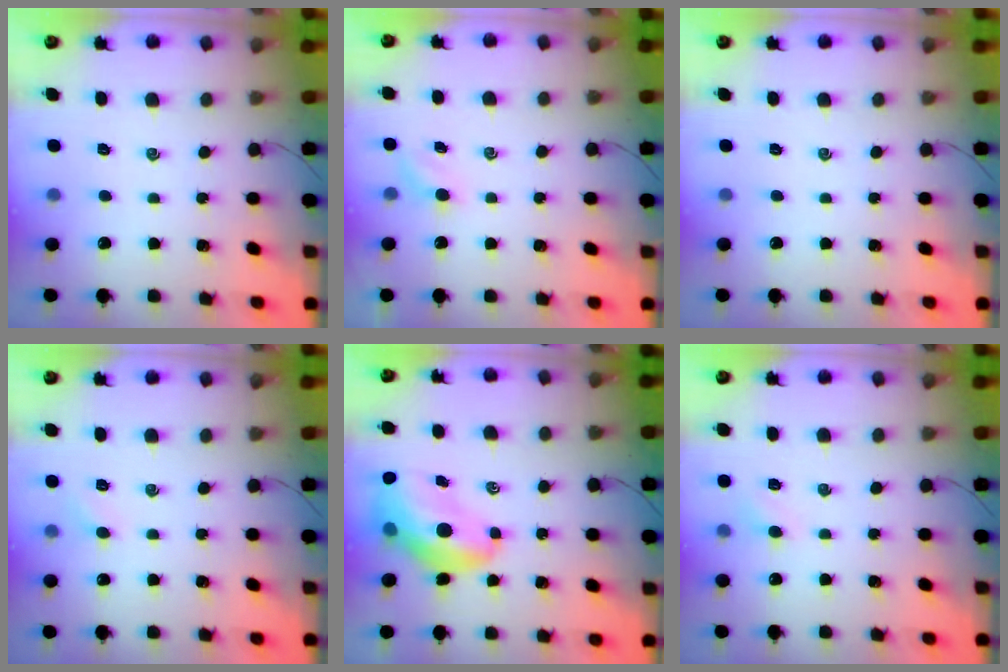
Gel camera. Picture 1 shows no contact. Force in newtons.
{"total": 2.6, "press": 2.4, "slide": 0.8}
{"total": 0.0}
{"total": 2.5, "press": 2.4, "slide": 0.7}
{"total": 13.1, "press": 12.6, "slide": 3.7}
{"total": 2.7, "press": 2.6, "slide": 0.9}